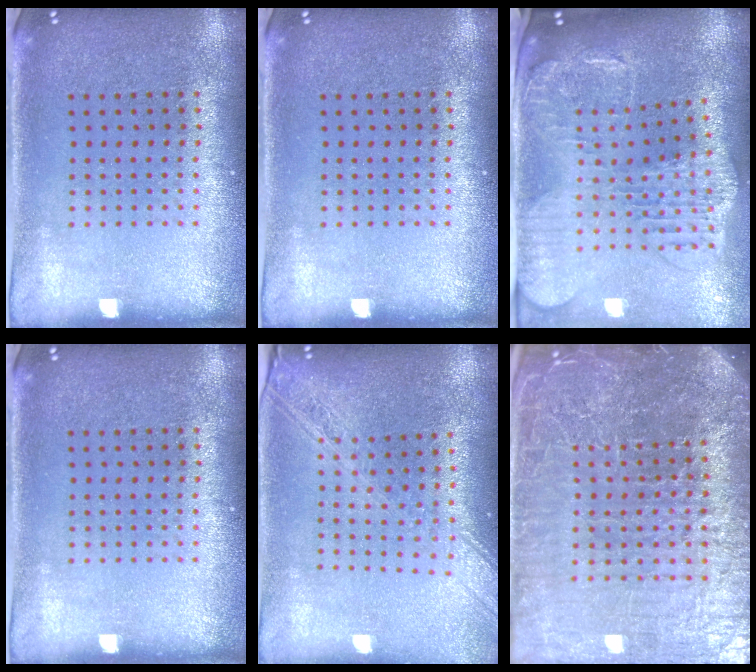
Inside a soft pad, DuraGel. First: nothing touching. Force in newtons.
{"total": 0.0}
{"total": 2.6, "press": 2.3, "slide": 1.4}
{"total": 0.0}
{"total": 2.2, "press": 1.9, "slide": 1.2}
{"total": 6.8, "press": 6.0, "slide": 3.3}